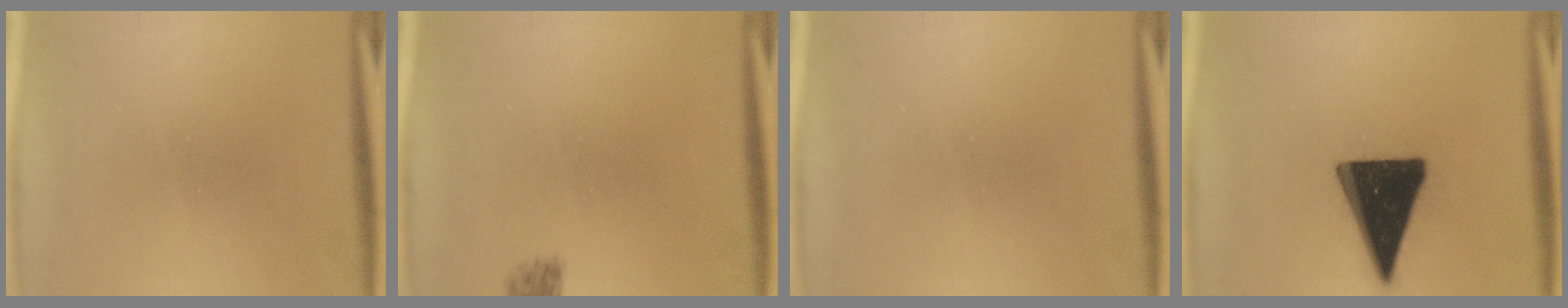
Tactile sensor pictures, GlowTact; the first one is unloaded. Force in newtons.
{"total": 1.2}
{"total": 0.0}
{"total": 19.1}